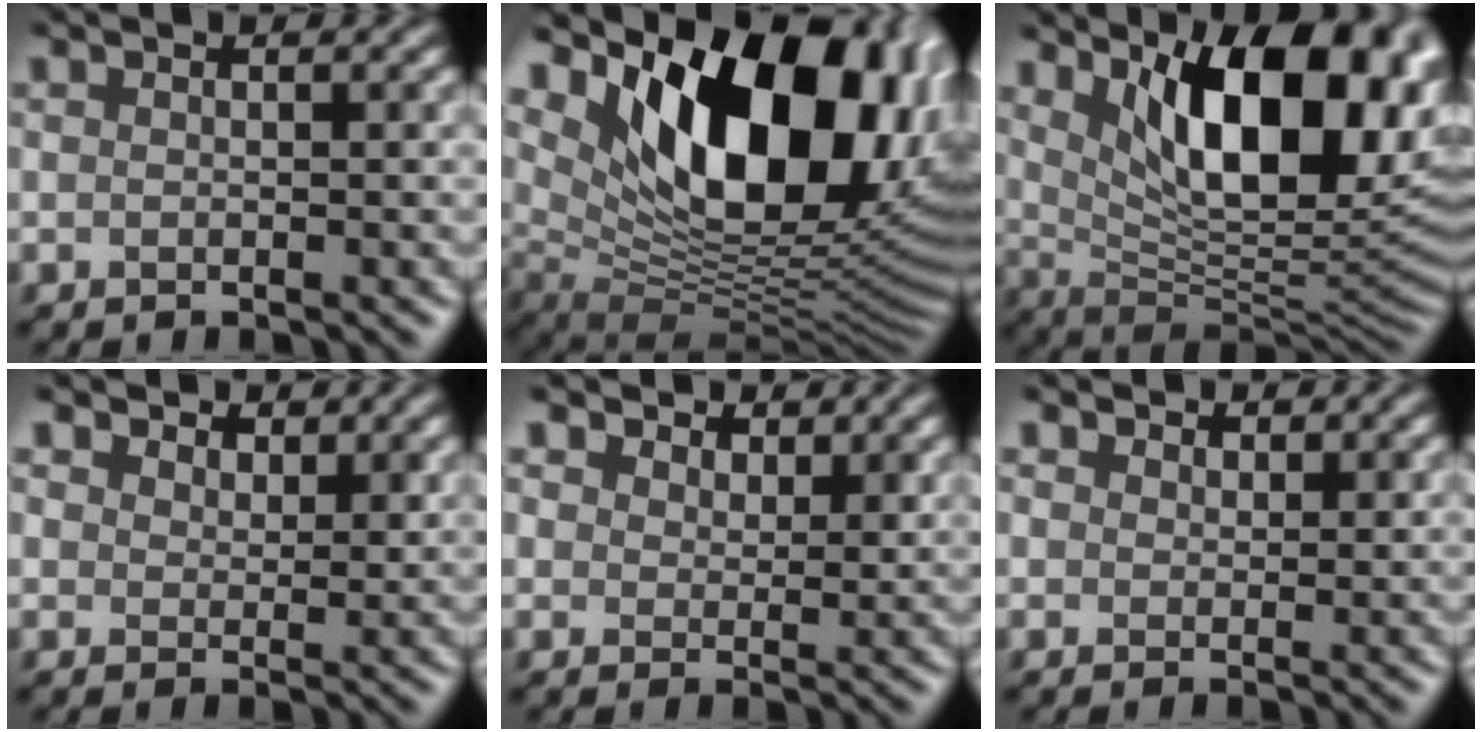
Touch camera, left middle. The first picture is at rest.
{"total": 14.9, "force": [6.9, 7.3, 11.0], "torque": [-0.161, -0.002, 0.126]}
{"total": 11.9, "force": [5.1, 4.2, 9.8], "torque": [-0.135, -0.002, 0.095]}
{"total": 1.8, "force": [1.5, 0.5, -0.8], "torque": [-0.004, 0.002, 0.030]}
{"total": 2.0, "force": [1.8, 0.7, -0.6], "torque": [-0.009, 0.002, 0.032]}
{"total": 1.3, "force": [0.5, -0.2, -1.2], "torque": [0.008, 0.003, 0.016]}